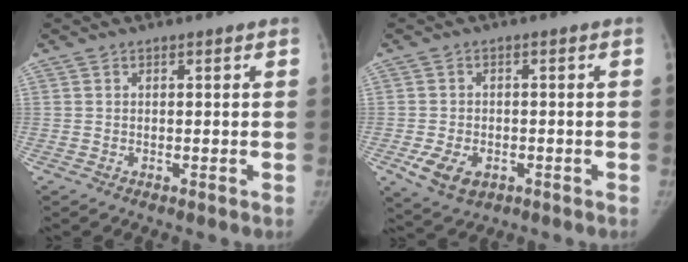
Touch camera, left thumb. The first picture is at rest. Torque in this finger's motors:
{"motor_torque": [-0.03, 0.04, 0.07, -0.03, 0.06]}